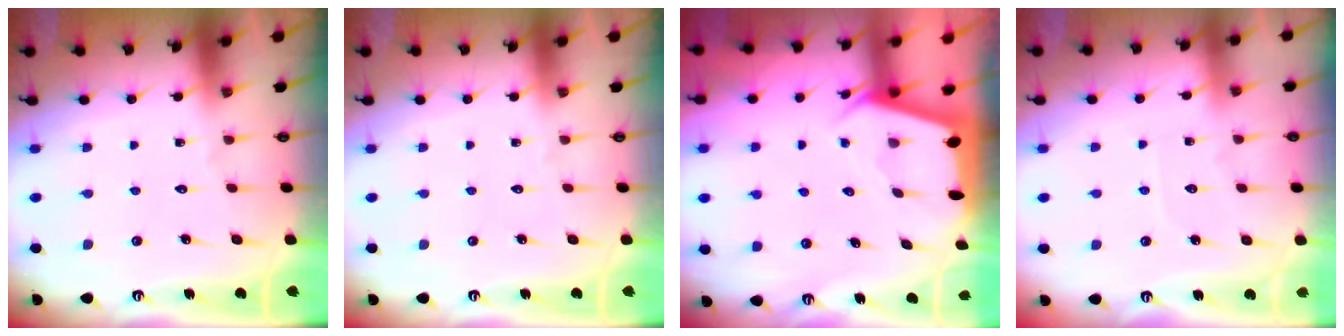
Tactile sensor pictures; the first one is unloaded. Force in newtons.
{"total": 0.0}
{"total": 2.0, "press": 2.0, "slide": 0.3}
{"total": 3.9, "press": 3.9, "slide": 0.2}